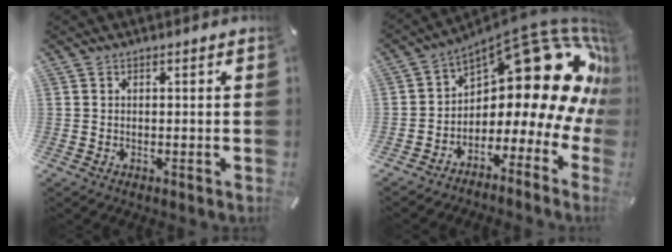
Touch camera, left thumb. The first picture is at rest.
{"total": 19.9, "force": [8.2, 10.5, 14.8], "torque": [-0.185, -0.082, 0.147]}